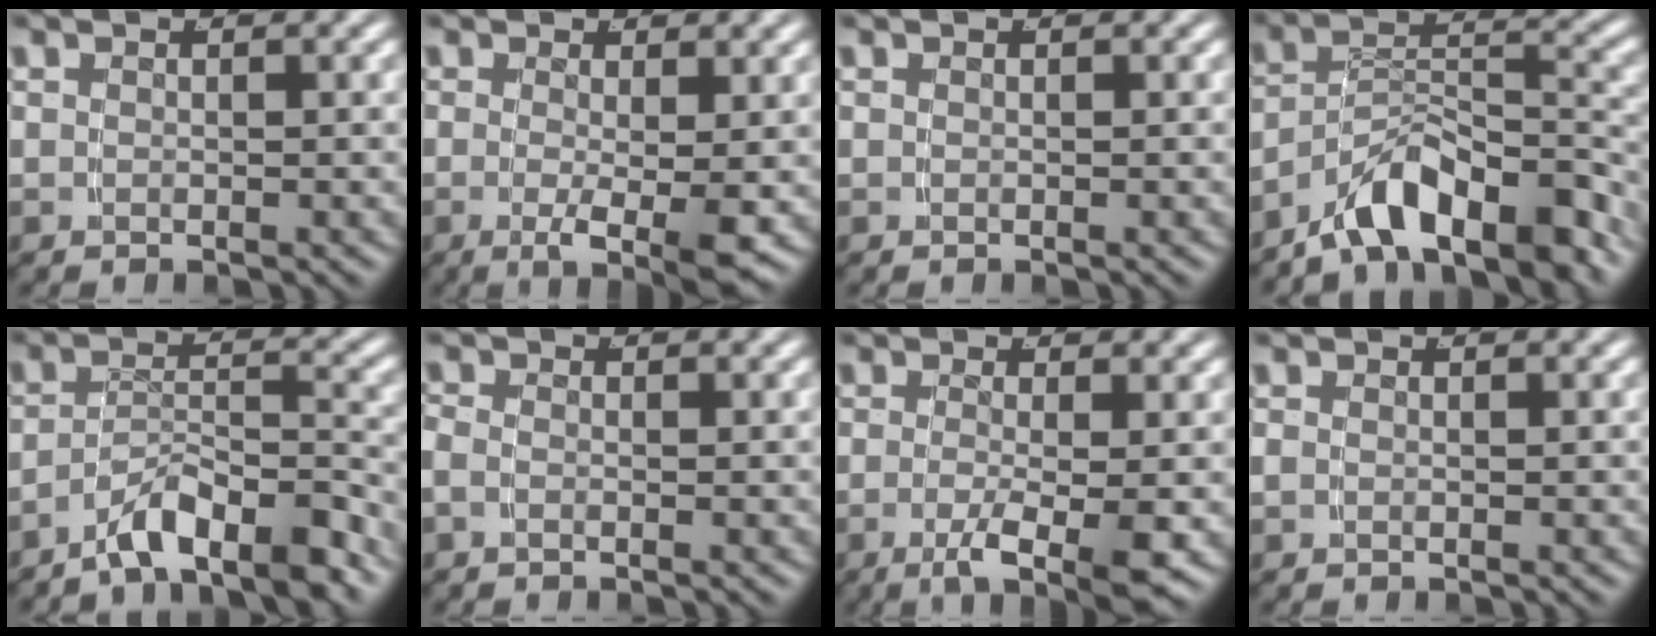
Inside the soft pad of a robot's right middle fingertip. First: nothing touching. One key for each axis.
{"total": 4.4, "fx": -1.8, "fy": 0.5, "fz": 4.0, "tx": -0.067, "ty": -0.032, "tz": -0.016}
{"total": 0.0}
{"total": 7.9, "fx": -5.8, "fy": 2.6, "fz": 4.7, "tx": -0.061, "ty": 0.000, "tz": -0.092}
{"total": 5.9, "fx": -4.8, "fy": 1.5, "fz": 3.2, "tx": -0.043, "ty": 0.000, "tz": -0.078}
{"total": 1.1, "fx": -0.5, "fy": 0.7, "fz": 0.7, "tx": -0.021, "ty": -0.007, "tz": -0.009}
{"total": 5.3, "fx": -3.1, "fy": 0.7, "fz": 4.2, "tx": -0.075, "ty": -0.035, "tz": -0.035}
{"total": 0.8, "fx": -0.3, "fy": 0.6, "fz": 0.4, "tx": -0.013, "ty": -0.002, "tz": -0.004}